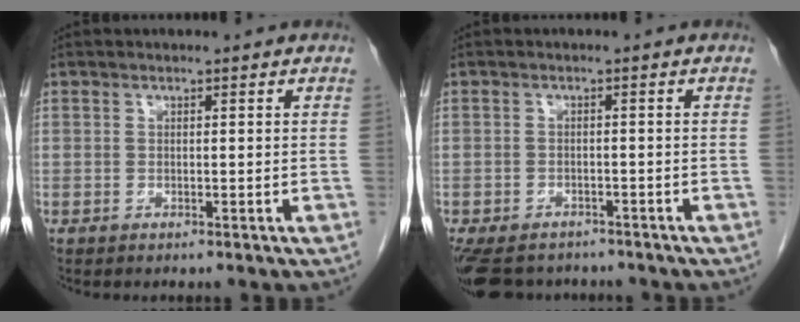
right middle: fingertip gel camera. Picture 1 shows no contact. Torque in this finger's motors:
{"motor_torque": [0.00, -0.21, -0.03, 0.02]}